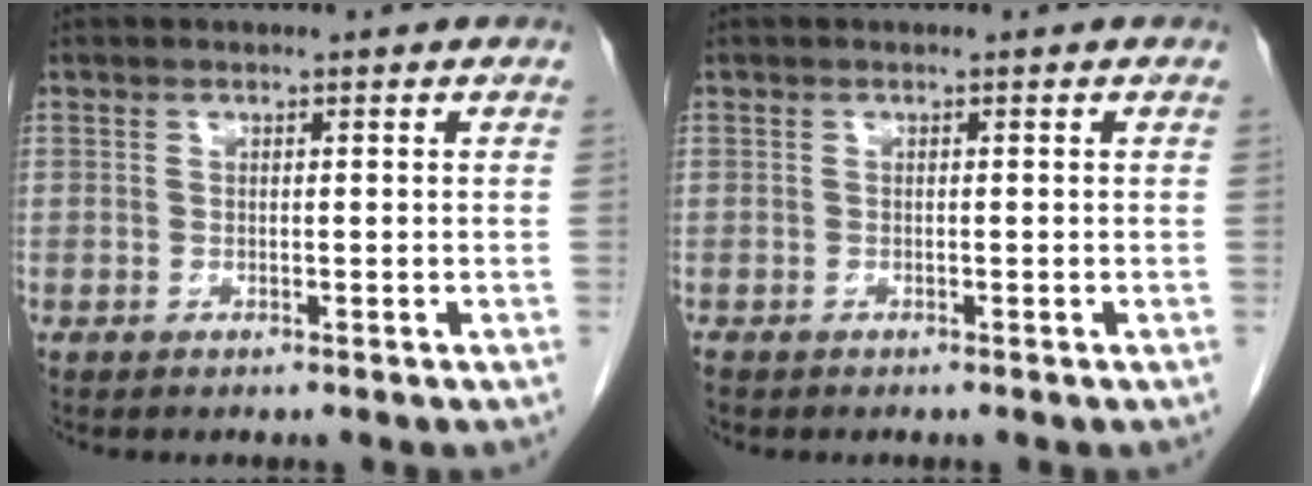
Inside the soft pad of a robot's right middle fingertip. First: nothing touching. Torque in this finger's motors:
{"motor_torque": [0.19, -0.06, 0.02, 0.01]}